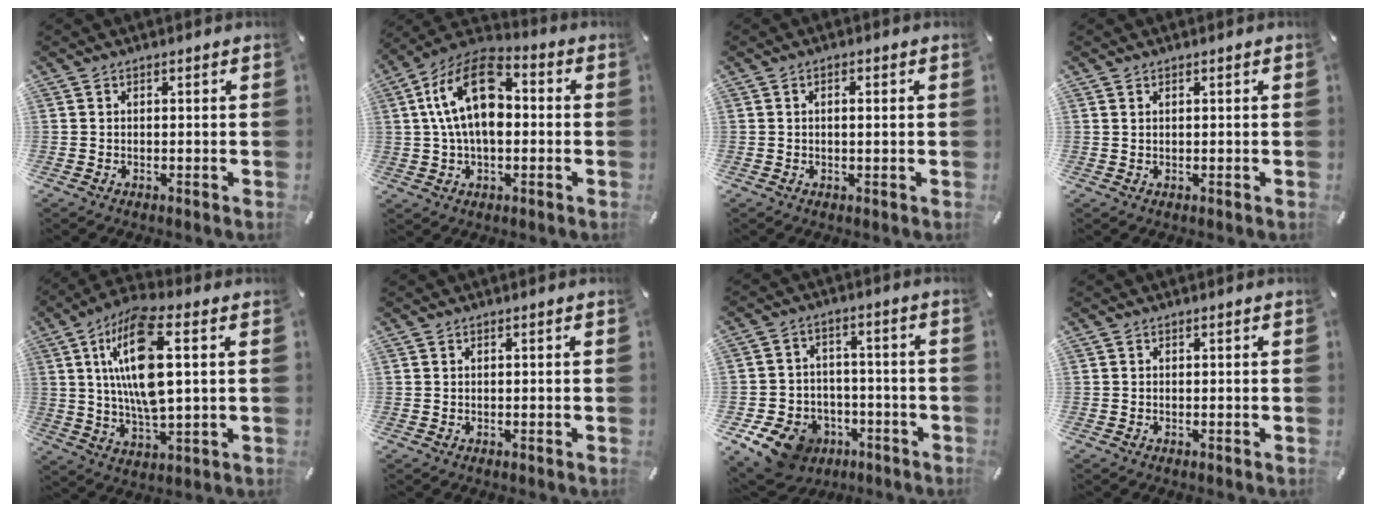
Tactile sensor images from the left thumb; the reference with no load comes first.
{"total": 15.8, "force": [2.0, 9.6, 12.4], "torque": [-0.255, 0.008, 0.034]}
{"total": 1.8, "force": [0.2, 0.7, 1.7], "torque": [-0.033, 0.004, 0.002]}
{"total": 0.6, "force": [0.4, 0.2, 0.4], "torque": [-0.008, 0.000, 0.006]}
{"total": 17.2, "force": [4.0, 6.4, 15.4], "torque": [-0.324, -0.007, 0.061]}
{"total": 0.0}
{"total": 11.6, "force": [-6.8, 8.5, 4.2], "torque": [-0.076, 0.049, -0.115]}
{"total": 0.0}